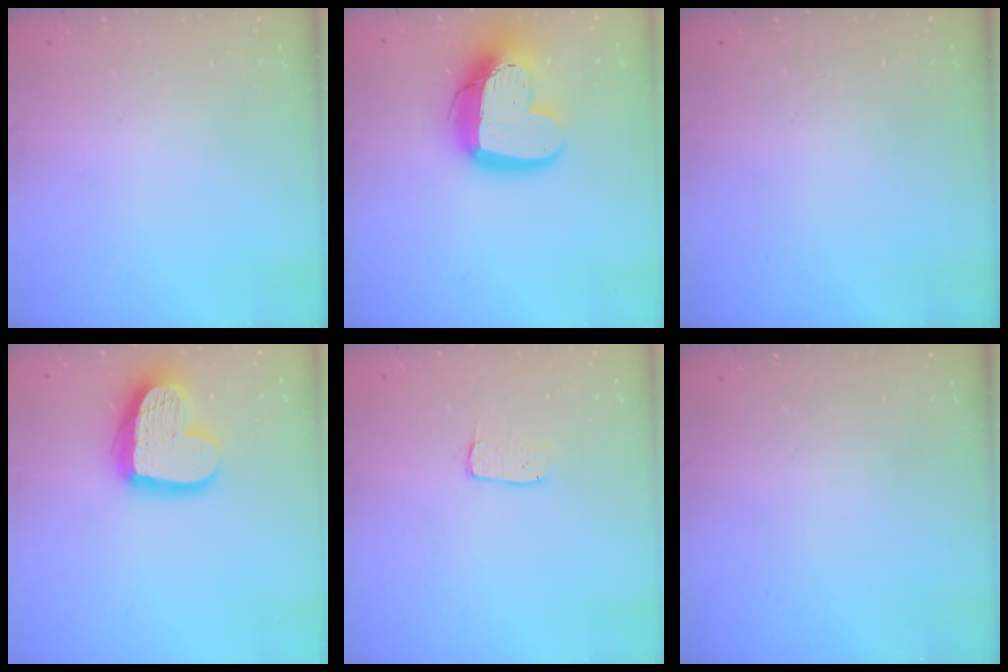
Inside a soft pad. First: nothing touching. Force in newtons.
{"total": 17.3, "press": 17.3, "slide": 1.6}
{"total": 0.0}
{"total": 17.8, "press": 17.7, "slide": 1.7}
{"total": 4.0, "press": 4.0, "slide": 0.3}
{"total": 0.0}